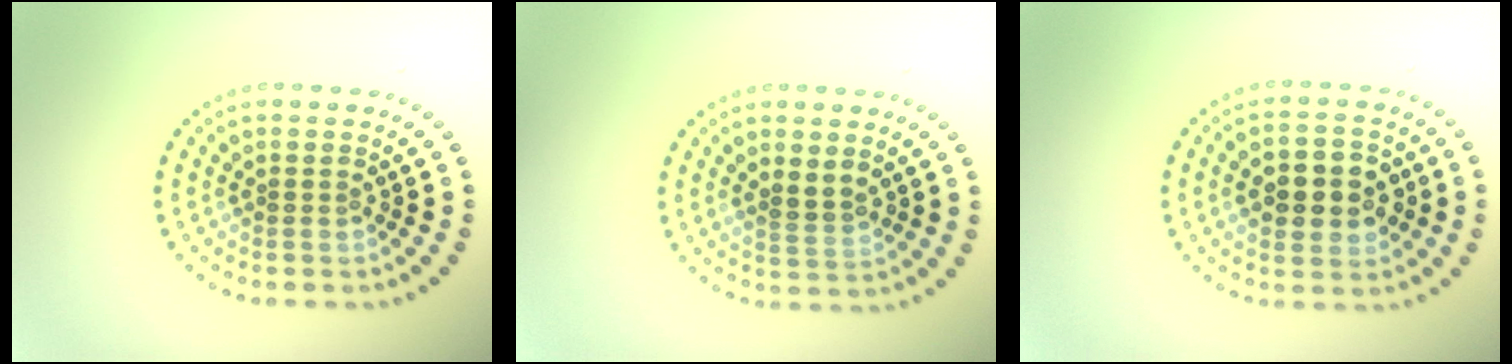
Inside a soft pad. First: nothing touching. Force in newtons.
{"total": 1.9, "press": 1.8, "slide": 0.6}
{"total": 5.4, "press": 5.4, "slide": 0.5}